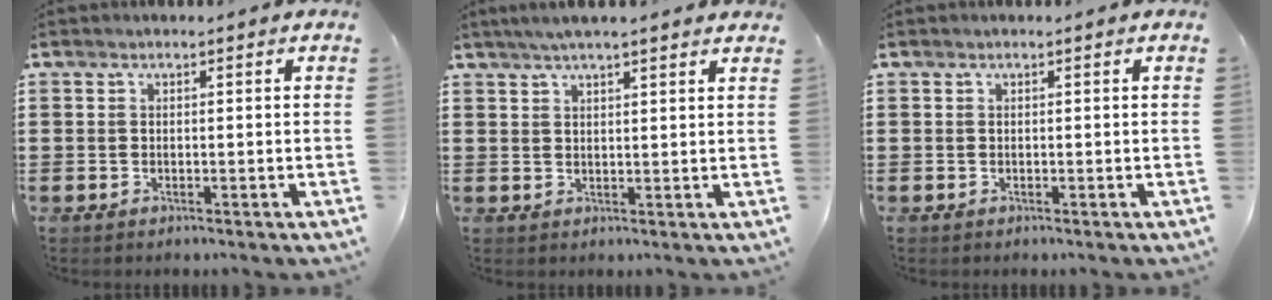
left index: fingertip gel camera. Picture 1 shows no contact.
{"total": 3.4, "force": [2.8, 0.2, 1.9], "torque": [-0.042, 0.002, 0.051]}
{"total": 0.0}